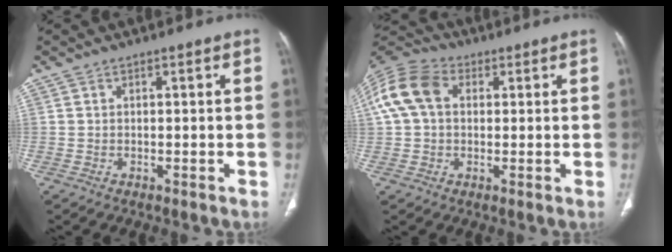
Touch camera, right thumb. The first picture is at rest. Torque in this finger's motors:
{"motor_torque": [-0.13, 0.26, 0.26, -0.14, 0.29]}